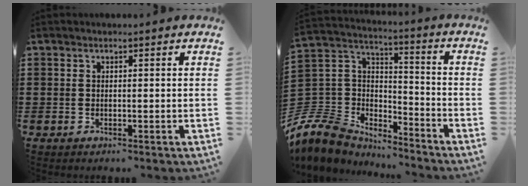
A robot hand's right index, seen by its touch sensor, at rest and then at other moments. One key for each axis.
{"total": 9.4, "fx": -7.5, "fy": 5.4, "fz": 2.0, "tx": -0.098, "ty": -0.001, "tz": -0.154}